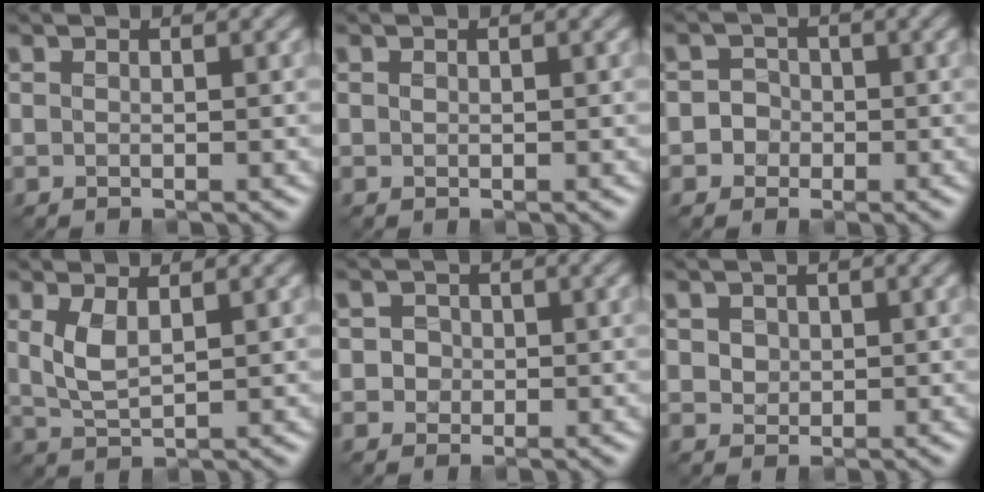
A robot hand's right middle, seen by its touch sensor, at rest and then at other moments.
{"total": 0.0}
{"total": 2.4, "force": [-0.5, 2.3, 0.6], "torque": [0.014, 0.007, -0.020]}
{"total": 2.5, "force": [0.6, 1.1, 2.2], "torque": [-0.053, -0.004, 0.017]}
{"total": 2.2, "force": [0.3, 2.0, 0.9], "torque": [-0.012, 0.005, 0.005]}
{"total": 2.5, "force": [0.9, 2.0, 1.2], "torque": [-0.044, 0.003, 0.025]}